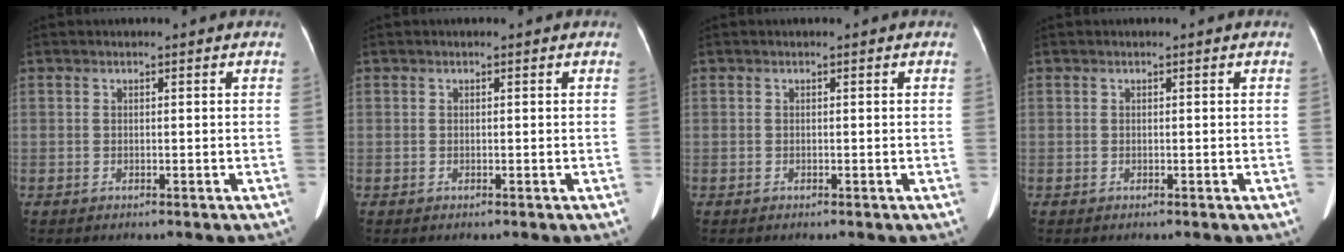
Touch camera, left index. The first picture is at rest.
{"total": 0.0}
{"total": 0.0}
{"total": 0.0}